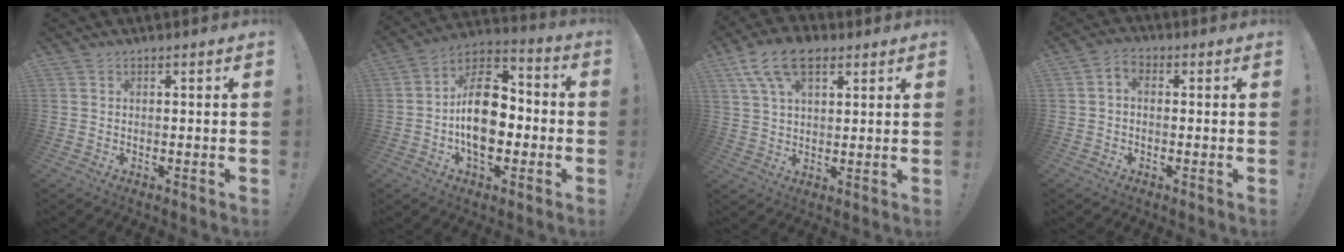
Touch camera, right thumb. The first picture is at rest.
{"total": 18.1, "force": [-2.6, 11.4, 13.9], "torque": [-0.229, 0.024, -0.039]}
{"total": 11.6, "force": [6.0, 6.2, 7.7], "torque": [-0.137, -0.016, 0.113]}
{"total": 2.9, "force": [-0.6, 1.9, 2.0], "torque": [-0.040, 0.009, -0.010]}